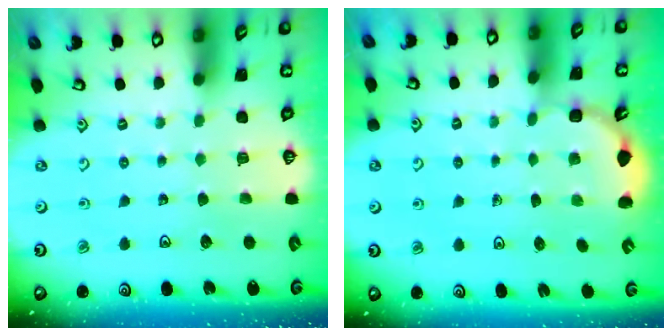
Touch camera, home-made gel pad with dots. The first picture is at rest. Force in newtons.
{"total": 2.8, "press": 1.8, "slide": 2.1}